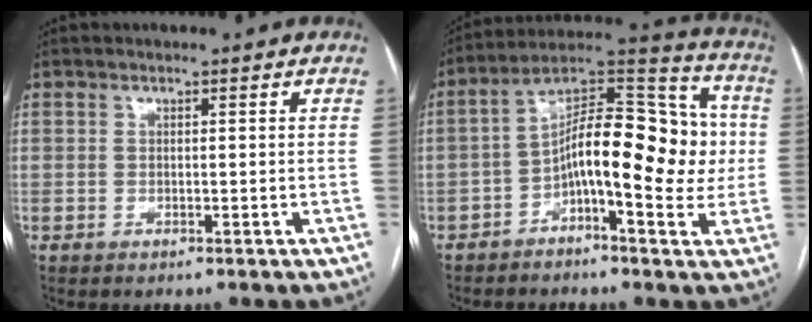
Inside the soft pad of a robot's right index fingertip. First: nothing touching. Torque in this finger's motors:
{"motor_torque": [0.73, -0.20, 0.81, 0.21]}